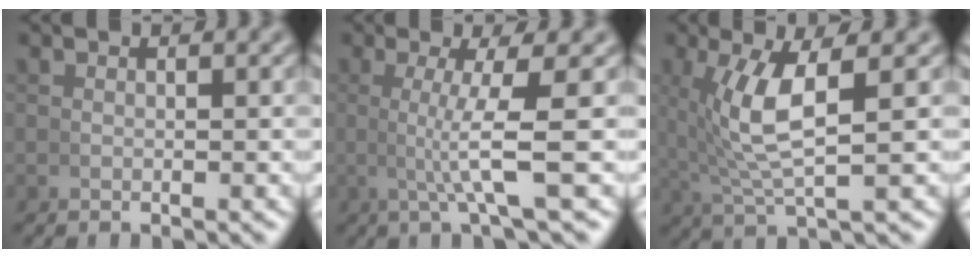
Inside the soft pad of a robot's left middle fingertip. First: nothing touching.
{"total": 4.2, "force": [0.5, -0.7, 4.1], "torque": [-0.076, -0.002, 0.009]}
{"total": 5.7, "force": [1.0, 1.6, 5.4], "torque": [-0.114, -0.001, 0.029]}